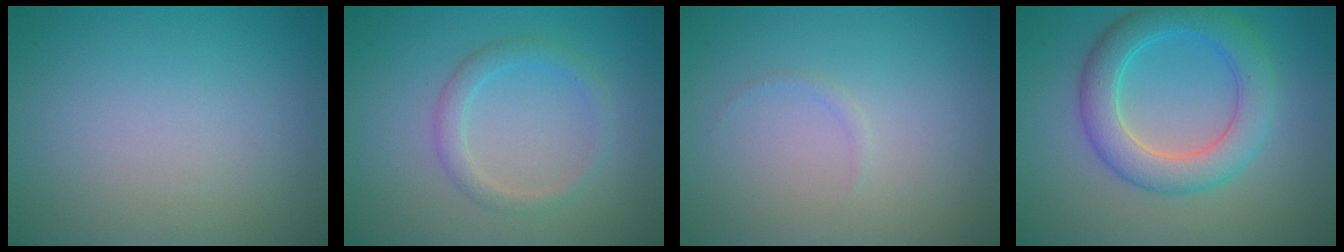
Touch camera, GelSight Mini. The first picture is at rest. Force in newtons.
{"total": 2.0, "press": 2.0, "slide": 0.1}
{"total": 0.5, "press": 0.5, "slide": 0.0}
{"total": 5.3, "press": 5.3, "slide": 0.2}